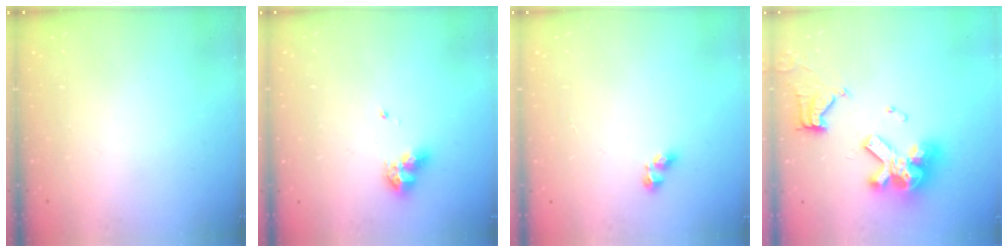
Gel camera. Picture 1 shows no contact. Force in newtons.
{"total": 8.5, "press": 8.4, "slide": 0.9}
{"total": 2.9, "press": 2.6, "slide": 1.1}
{"total": 15.7, "press": 15.6, "slide": 1.7}